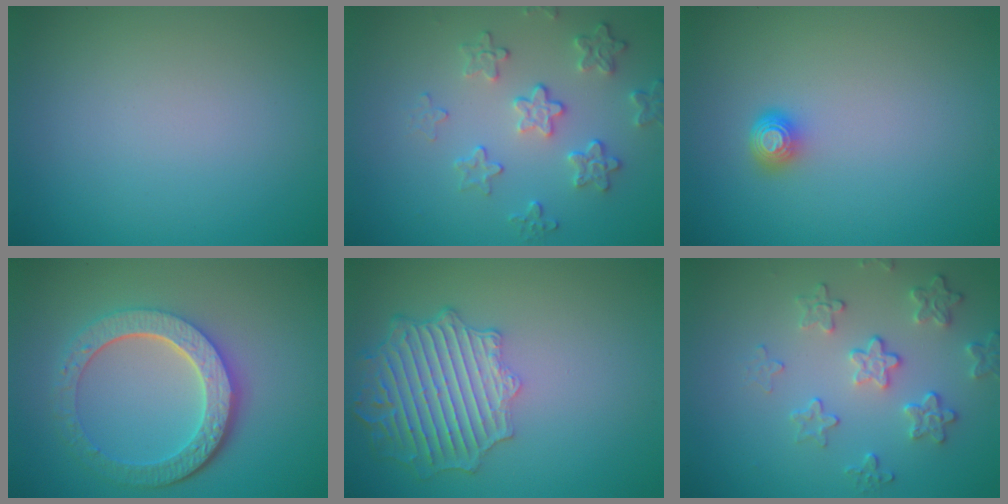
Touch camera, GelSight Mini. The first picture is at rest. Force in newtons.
{"total": 3.4, "press": 2.9, "slide": 1.8}
{"total": 1.7, "press": 1.2, "slide": 1.1}
{"total": 6.2, "press": 4.6, "slide": 4.1}
{"total": 6.2, "press": 5.0, "slide": 3.7}
{"total": 3.4, "press": 2.9, "slide": 1.8}